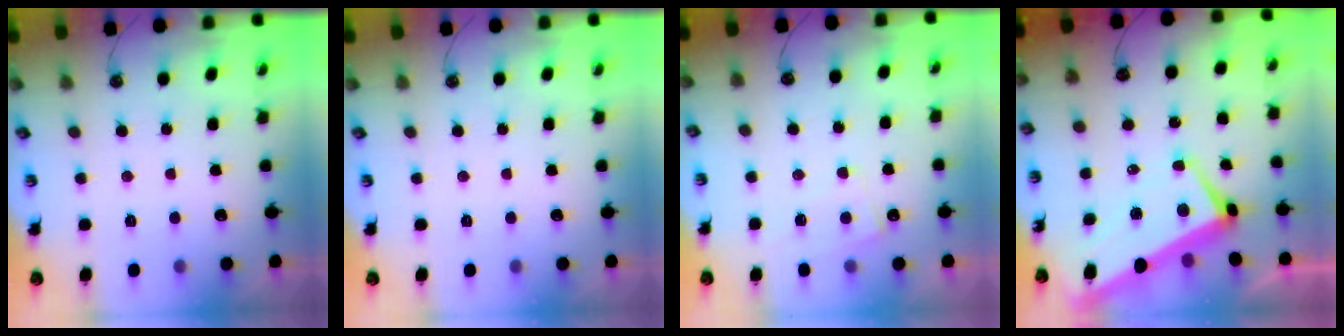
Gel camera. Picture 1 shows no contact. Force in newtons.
{"total": 0.0}
{"total": 4.0, "press": 4.0, "slide": 0.5}
{"total": 1.7, "press": 1.1, "slide": 1.3}